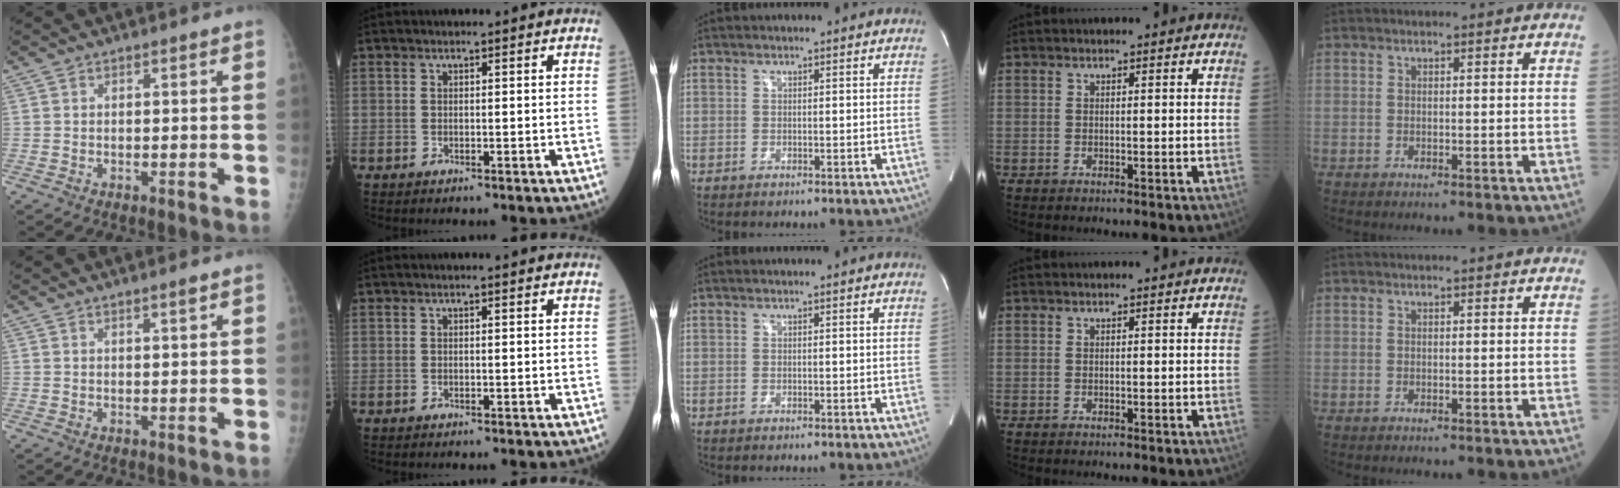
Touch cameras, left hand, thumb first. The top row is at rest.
{"thumb": {"total": 1.1, "force": [0.8, 0.0, 0.8], "torque": [-0.012, -0.006, 0.013]}, "index": {"total": 0.8, "force": [0.7, 0.0, 0.3], "torque": [-0.011, 0.002, 0.010]}}